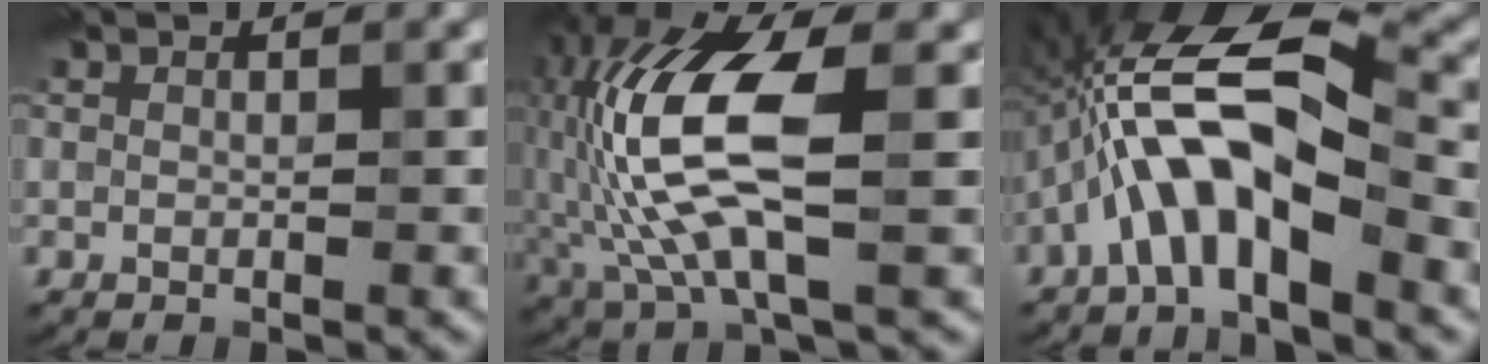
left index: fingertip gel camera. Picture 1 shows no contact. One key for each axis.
{"total": 10.9, "fx": -0.2, "fy": 4.3, "fz": 10.0, "tx": -0.219, "ty": 0.014, "tz": -0.008}
{"total": 9.5, "fx": -3.0, "fy": 3.1, "fz": 8.5, "tx": -0.163, "ty": 0.028, "tz": -0.063}